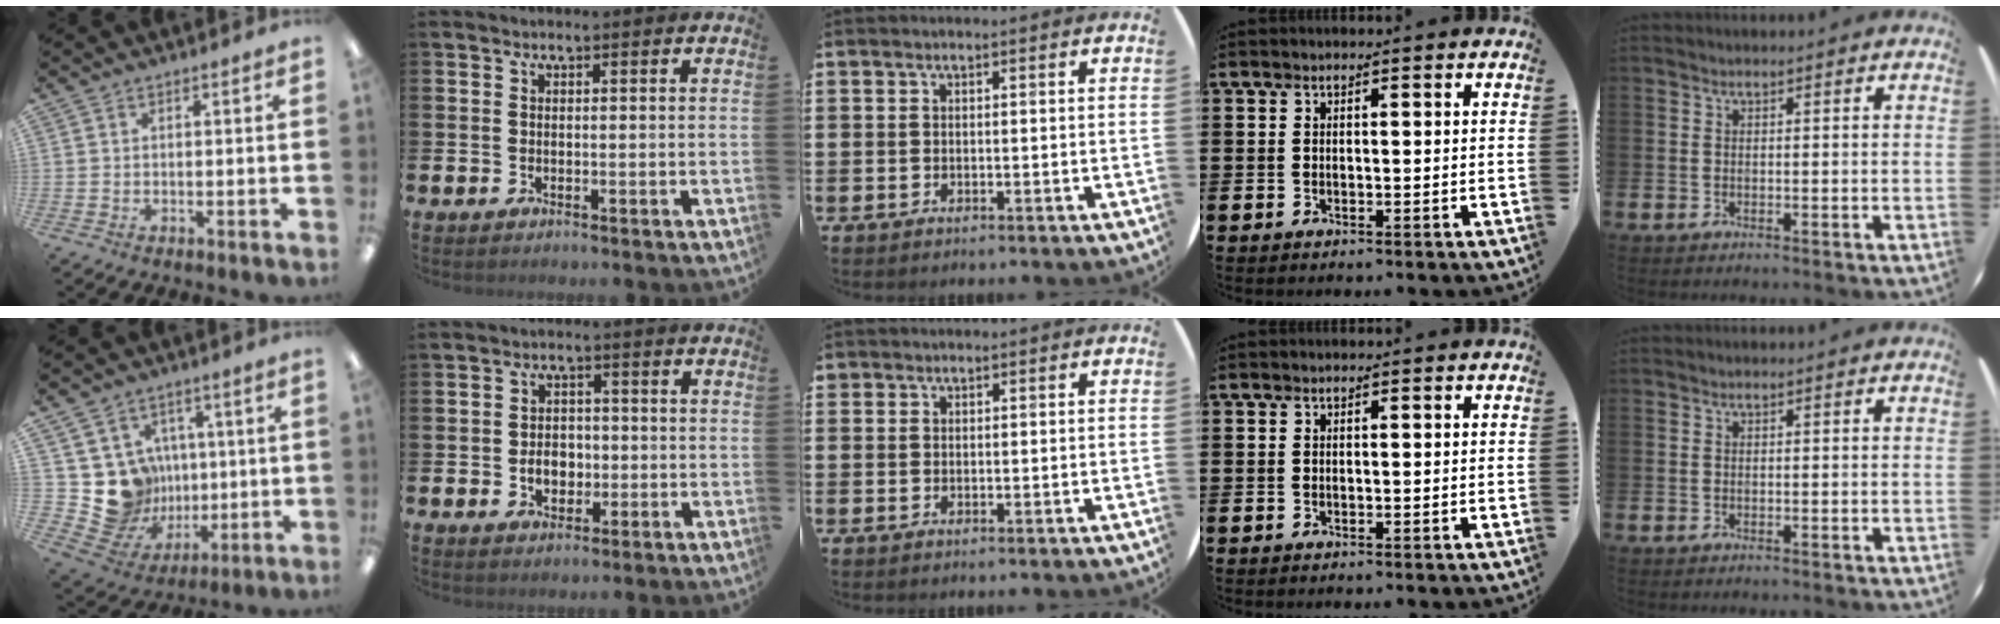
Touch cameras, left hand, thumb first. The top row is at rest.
{"thumb": {"total": 12.9, "force": [1.3, 12.5, 2.9], "torque": [-0.063, -0.019, 0.045]}, "index": {"total": 3.7, "force": [-0.8, 2.9, 2.2], "torque": [-0.029, -0.002, -0.021]}, "middle": {"total": 0.5, "force": [0.4, 0.2, -0.1], "torque": [0.002, 0.004, 0.008]}}